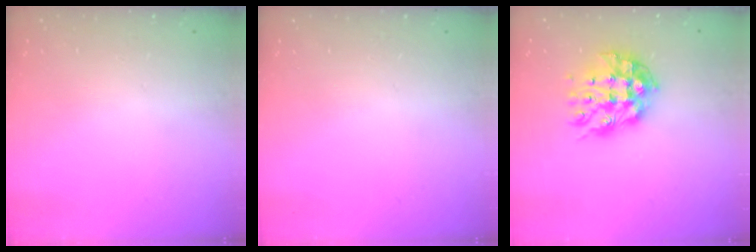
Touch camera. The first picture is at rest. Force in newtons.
{"total": 0.0}
{"total": 12.4, "press": 12.4, "slide": 0.8}